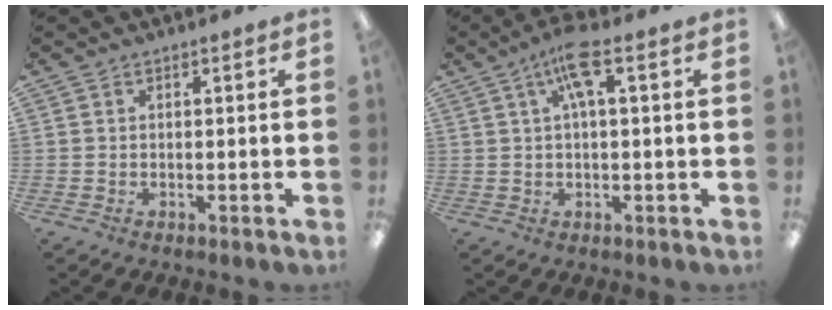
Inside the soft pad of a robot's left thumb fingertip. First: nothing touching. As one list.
[{"total": 7.7, "force": [3.0, 2.3, 6.7], "torque": [-0.126, 0.010, 0.050]}]